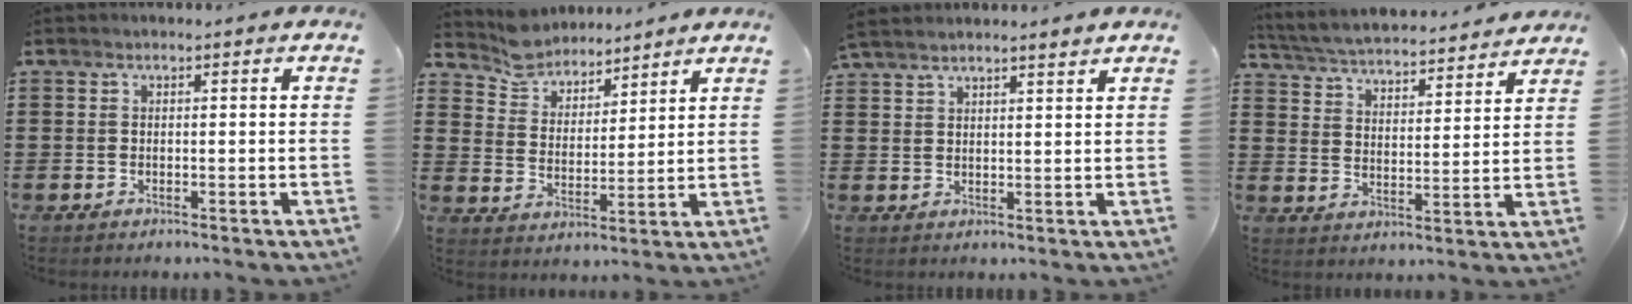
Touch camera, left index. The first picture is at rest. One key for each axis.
{"total": 6.4, "fx": 6.1, "fy": 1.9, "fz": 0.0, "tx": -0.033, "ty": -0.027, "tz": 0.112}
{"total": 3.0, "fx": 2.9, "fy": -0.3, "fz": 0.5, "tx": -0.019, "ty": -0.003, "tz": 0.055}
{"total": 4.4, "fx": 4.3, "fy": -0.1, "fz": 0.6, "tx": -0.037, "ty": -0.035, "tz": 0.069}